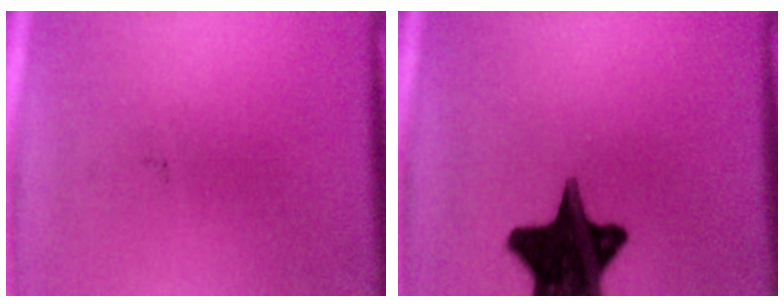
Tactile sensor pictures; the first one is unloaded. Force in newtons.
{"total": 18.9}